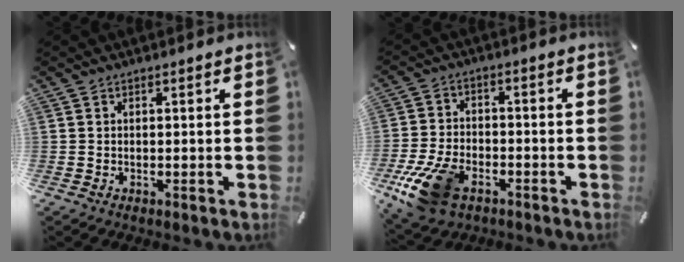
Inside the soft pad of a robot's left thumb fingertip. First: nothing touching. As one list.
[{"total": 13.3, "force": [-7.2, 7.6, 8.3], "torque": [-0.173, 0.028, -0.126]}]